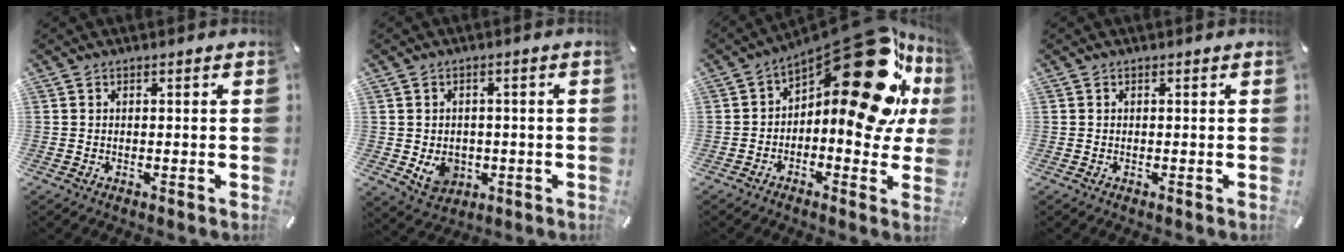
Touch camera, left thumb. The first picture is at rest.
{"total": 6.3, "force": [-1.2, 5.4, 3.0], "torque": [-0.041, 0.003, -0.019]}
{"total": 26.4, "force": [10.0, 12.0, 21.2], "torque": [-0.251, -0.090, 0.175]}
{"total": 0.0}